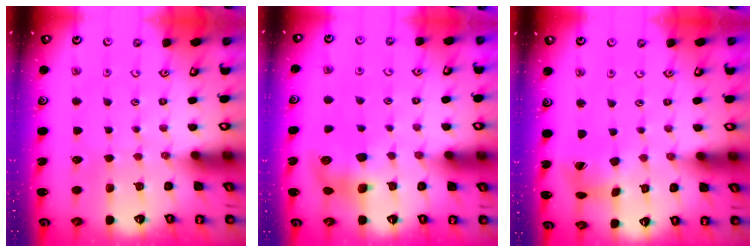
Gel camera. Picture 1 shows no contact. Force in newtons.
{"total": 7.8, "press": 7.7, "slide": 1.0}
{"total": 5.3, "press": 5.2, "slide": 0.5}